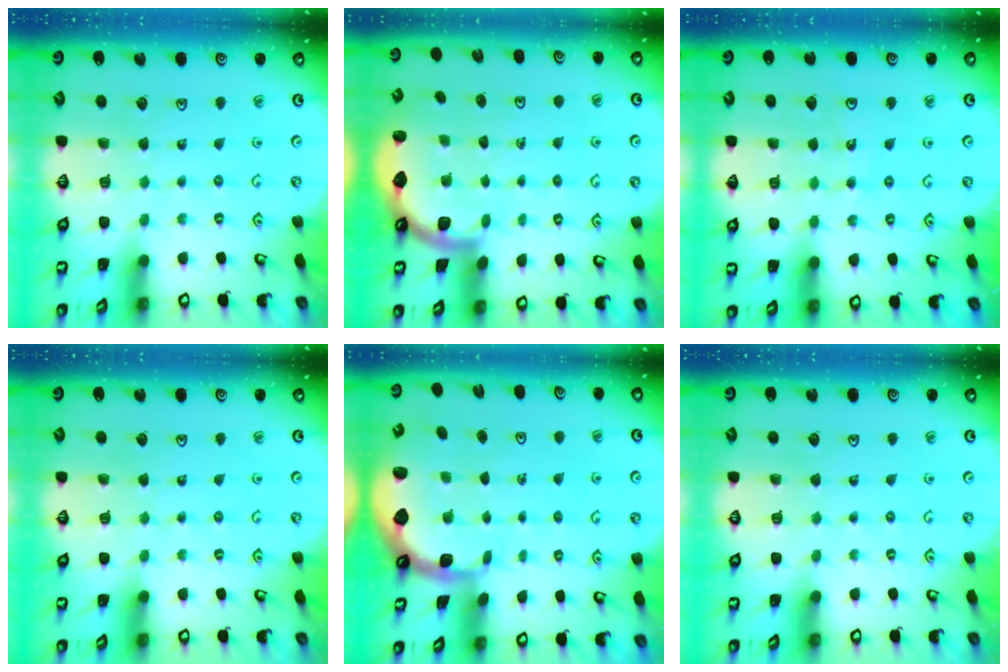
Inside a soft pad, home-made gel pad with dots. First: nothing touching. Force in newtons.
{"total": 1.9, "press": 1.9, "slide": 0.3}
{"total": 7.8, "press": 7.5, "slide": 1.9}
{"total": 0.0}
{"total": 2.3, "press": 1.3, "slide": 1.8}
{"total": 0.0}